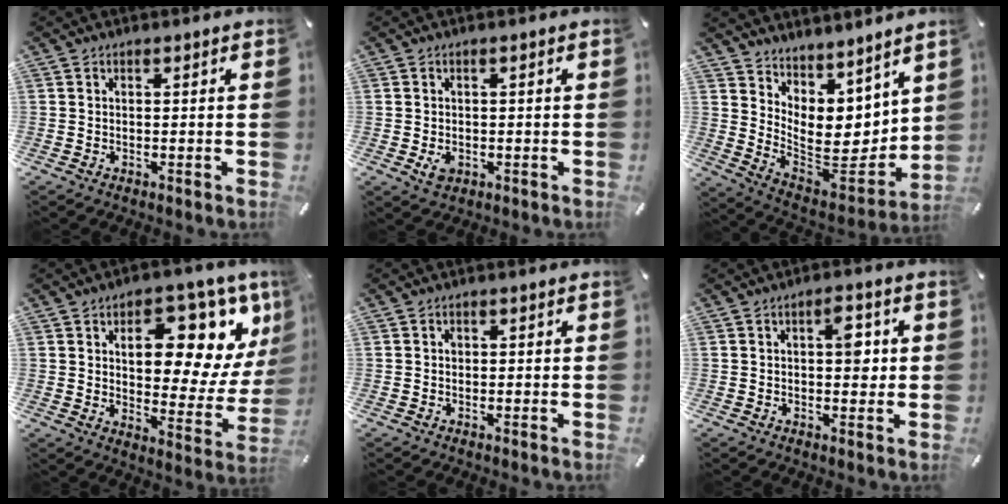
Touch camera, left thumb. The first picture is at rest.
{"total": 2.8, "force": [-0.8, 2.2, 1.6], "torque": [-0.025, -0.002, -0.015]}
{"total": 10.4, "force": [2.8, 8.2, 5.8], "torque": [-0.062, -0.063, 0.066]}
{"total": 18.3, "force": [9.1, 9.7, 12.6], "torque": [-0.143, -0.073, 0.144]}
{"total": 1.0, "force": [0.0, 0.9, 0.4], "torque": [-0.008, 0.006, -0.002]}
{"total": 5.7, "force": [1.0, 3.0, 4.7], "torque": [-0.046, -0.008, 0.007]}